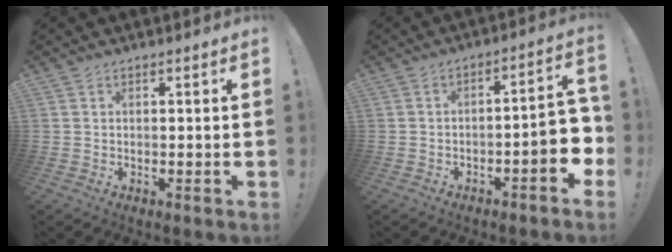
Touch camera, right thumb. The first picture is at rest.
{"total": 8.8, "force": [-3.1, 2.2, 8.0], "torque": [-0.102, 0.004, -0.053]}